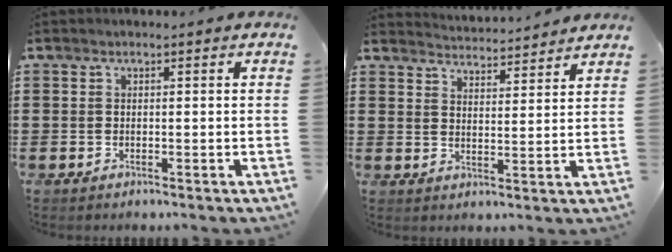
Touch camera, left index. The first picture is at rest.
{"total": 3.5, "force": [3.5, -0.4, -0.1], "torque": [-0.011, -0.022, 0.061]}